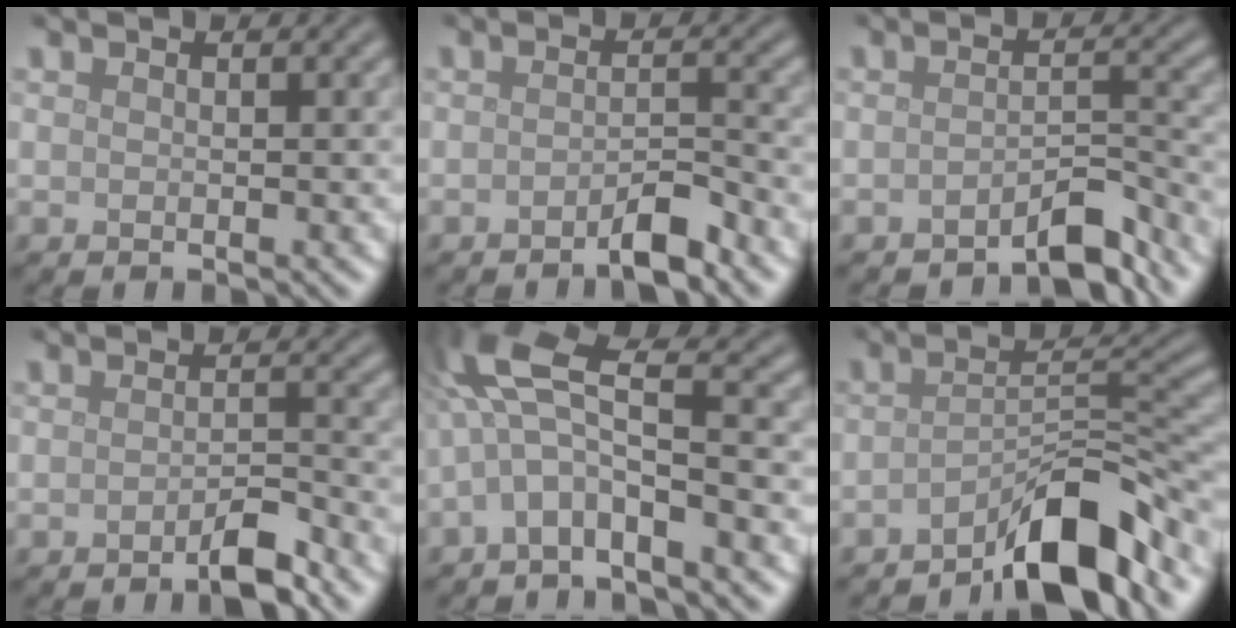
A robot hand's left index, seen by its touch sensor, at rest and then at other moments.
{"total": 2.6, "force": [-1.8, 0.4, 1.8], "torque": [-0.027, 0.006, -0.034]}
{"total": 3.5, "force": [-3.0, 0.7, 1.7], "torque": [-0.022, 0.011, -0.052]}
{"total": 2.7, "force": [-1.9, 0.5, 1.8], "torque": [-0.027, 0.004, -0.035]}
{"total": 7.0, "force": [-1.5, 2.1, 6.5], "torque": [-0.133, 0.024, -0.046]}
{"total": 7.6, "force": [-5.2, 1.6, 5.3], "torque": [-0.080, 0.013, -0.088]}